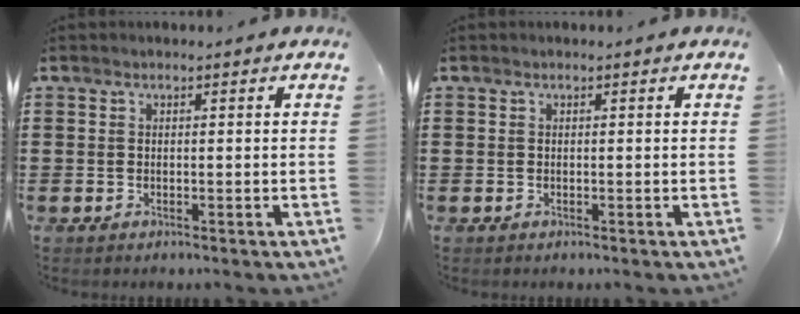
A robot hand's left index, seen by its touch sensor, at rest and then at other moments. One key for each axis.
{"total": 0.0}